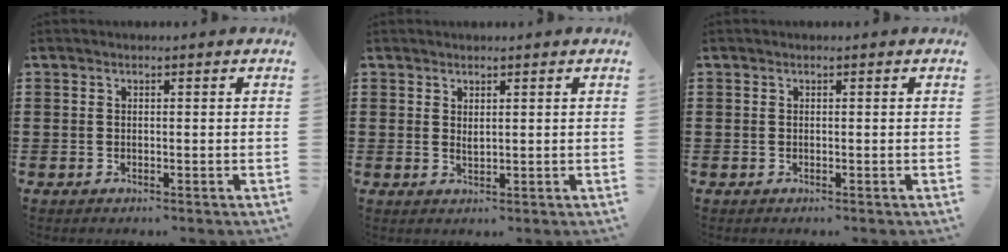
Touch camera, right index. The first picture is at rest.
{"total": 1.0, "force": [0.9, 0.2, 0.4], "torque": [-0.008, 0.002, 0.016]}
{"total": 0.0}